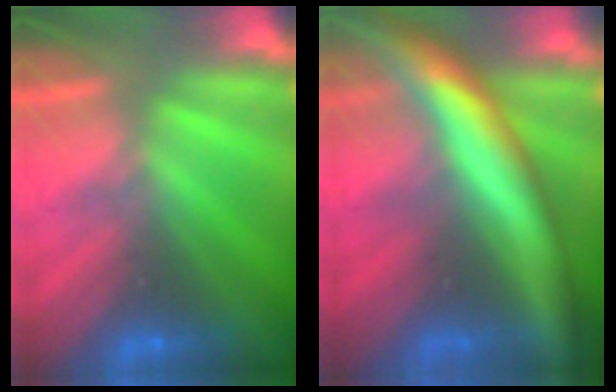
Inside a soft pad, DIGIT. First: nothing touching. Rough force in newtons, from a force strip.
{"total": 8.1}